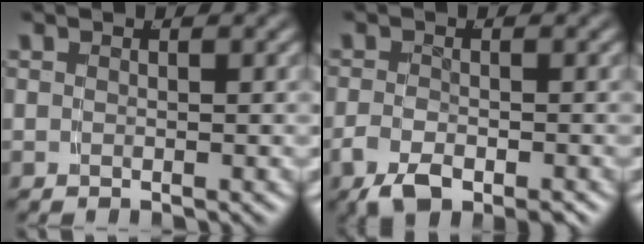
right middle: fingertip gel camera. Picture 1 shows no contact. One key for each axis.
{"total": 3.5, "fx": -2.2, "fy": 1.5, "fz": 2.3, "tx": -0.048, "ty": -0.019, "tz": -0.029}